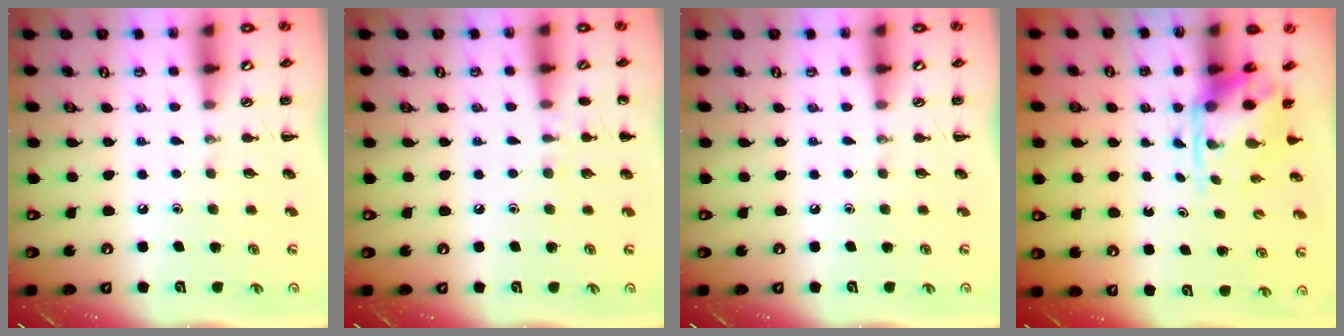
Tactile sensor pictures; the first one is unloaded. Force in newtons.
{"total": 5.9, "press": 5.6, "slide": 1.8}
{"total": 0.0}
{"total": 3.8, "press": 3.6, "slide": 0.9}